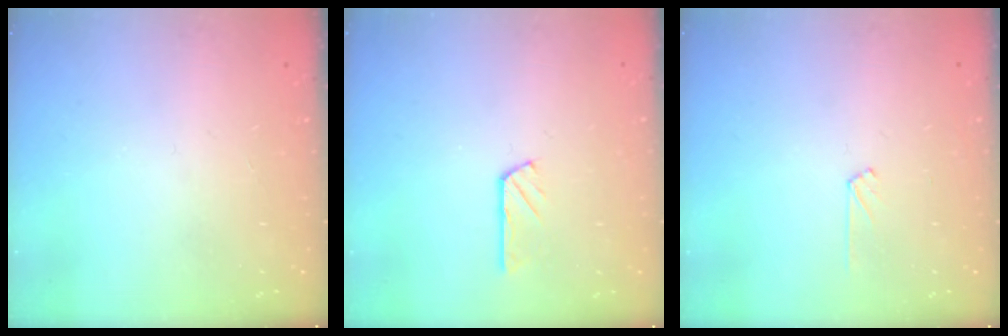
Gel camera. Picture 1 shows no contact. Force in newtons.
{"total": 2.7, "press": 2.7, "slide": 0.1}
{"total": 3.4, "press": 3.4, "slide": 0.4}